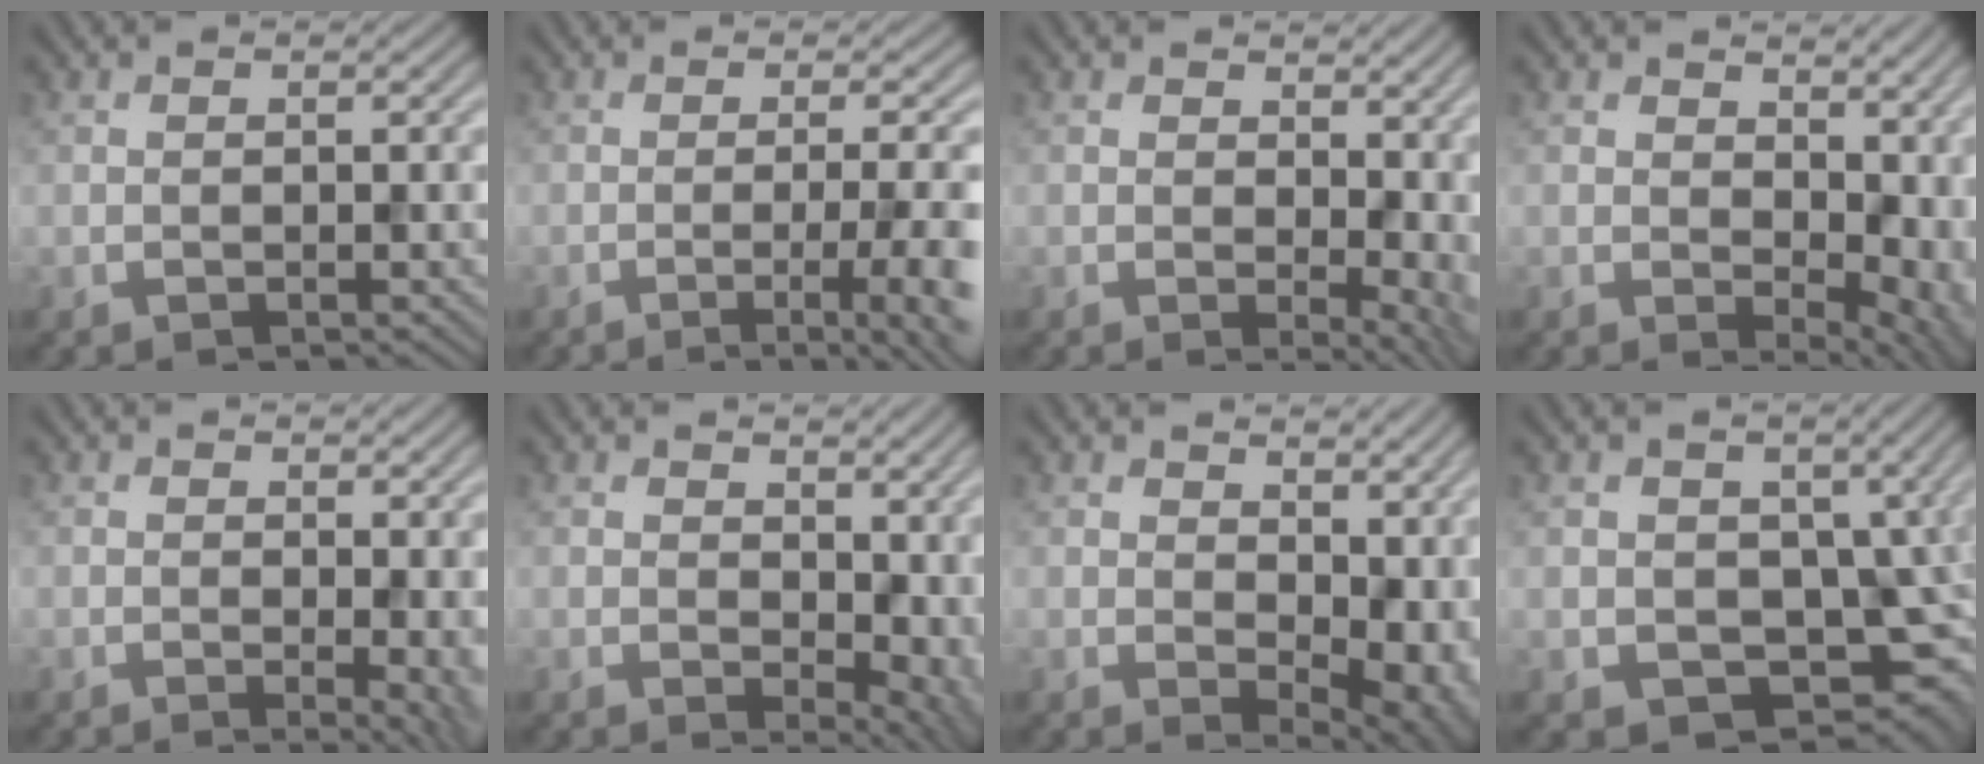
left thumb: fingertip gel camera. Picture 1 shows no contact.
{"total": 7.0, "force": [-2.1, 1.1, 6.6], "torque": [-0.083, -0.002, -0.027]}
{"total": 6.5, "force": [1.4, 3.6, 5.3], "torque": [-0.071, -0.009, 0.031]}
{"total": 9.4, "force": [2.6, 5.8, 6.9], "torque": [-0.091, -0.021, 0.064]}
{"total": 2.8, "force": [-0.1, 0.4, 2.8], "torque": [-0.031, -0.004, -0.003]}
{"total": 7.5, "force": [1.7, 4.8, 5.5], "torque": [-0.089, -0.019, 0.043]}
{"total": 9.9, "force": [2.6, 6.1, 7.3], "torque": [-0.093, -0.021, 0.066]}
{"total": 8.6, "force": [-0.8, 6.2, 5.8], "torque": [-0.094, -0.030, -0.014]}